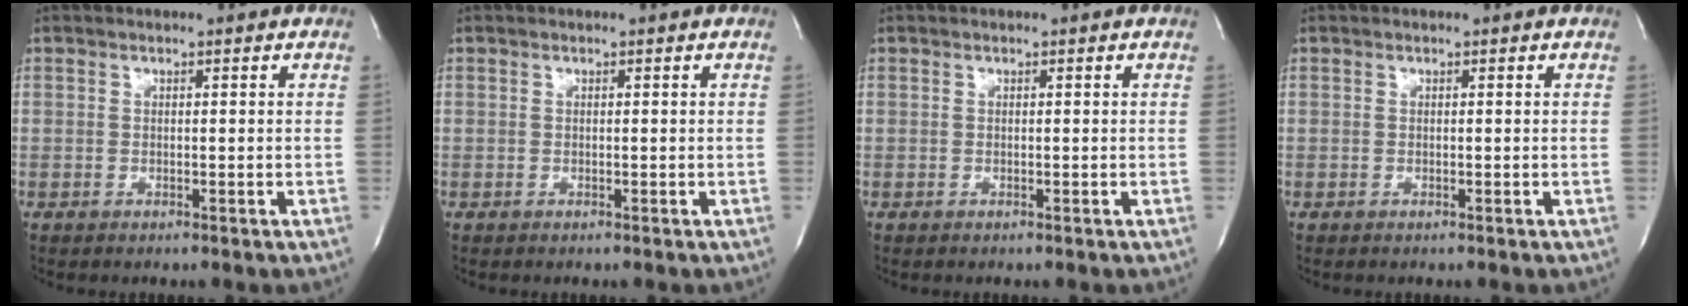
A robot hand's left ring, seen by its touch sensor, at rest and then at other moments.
{"total": 0.0}
{"total": 0.0}
{"total": 0.0}